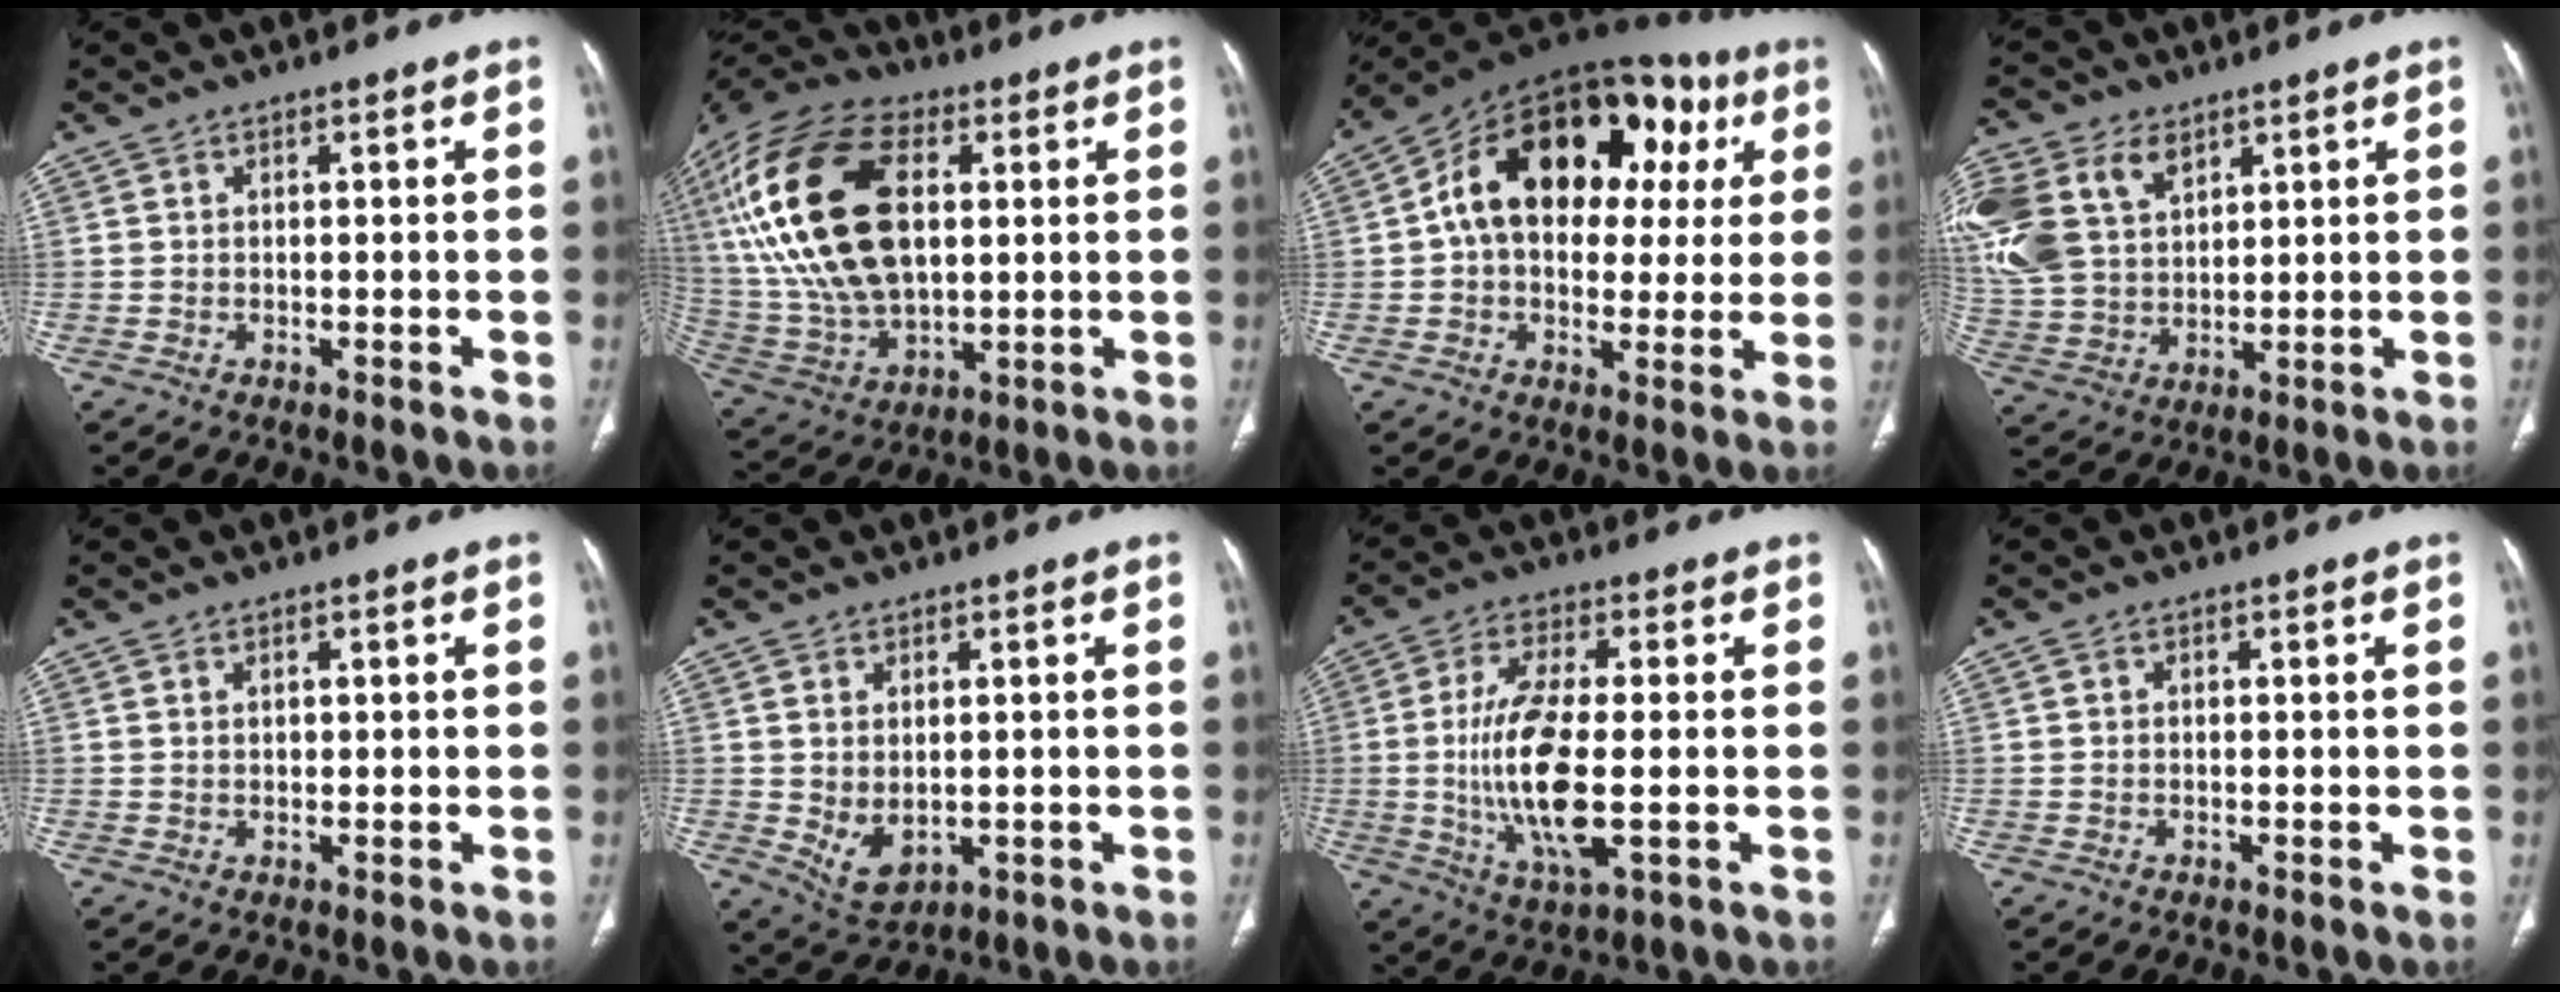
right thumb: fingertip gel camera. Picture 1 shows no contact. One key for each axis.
{"total": 28.2, "fx": 5.9, "fy": 15.9, "fz": 22.6, "tx": -0.465, "ty": -0.007, "tz": 0.110}
{"total": 24.7, "fx": 5.5, "fy": 15.6, "fz": 18.3, "tx": -0.243, "ty": 0.045, "tz": 0.076}
{"total": 20.6, "fx": 8.9, "fy": 14.4, "fz": 11.8, "tx": -0.292, "ty": 0.016, "tz": 0.183}
{"total": 0.7, "fx": 0.6, "fy": 0.2, "fz": 0.3, "tx": 0.000, "ty": -0.004, "tz": 0.011}
{"total": 5.9, "fx": -0.3, "fy": 3.7, "fz": 4.5, "tx": -0.077, "ty": -0.009, "tz": 0.015}
{"total": 14.1, "fx": -1.1, "fy": 4.4, "fz": 13.3, "tx": -0.276, "ty": -0.012, "tz": -0.018}
{"total": 0.9, "fx": 0.1, "fy": 0.5, "fz": 0.7, "tx": -0.014, "ty": 0.000, "tz": -0.003}